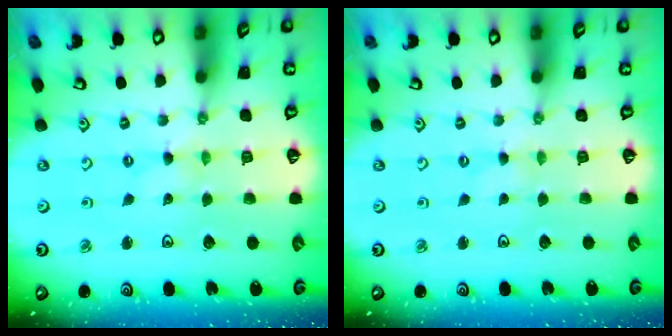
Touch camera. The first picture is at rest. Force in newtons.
{"total": 0.0}